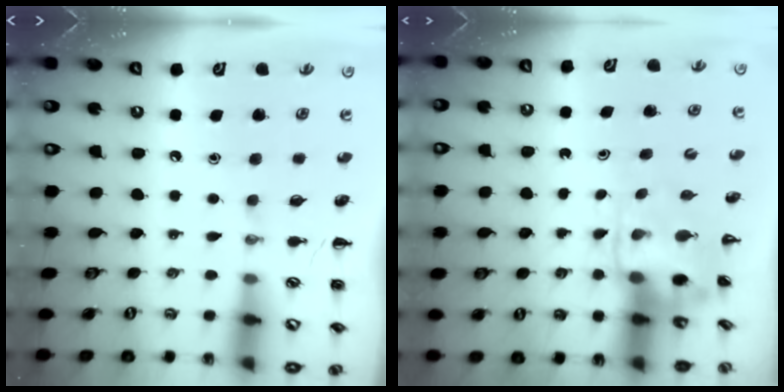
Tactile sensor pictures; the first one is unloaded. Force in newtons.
{"total": 3.9, "press": 3.8, "slide": 0.8}